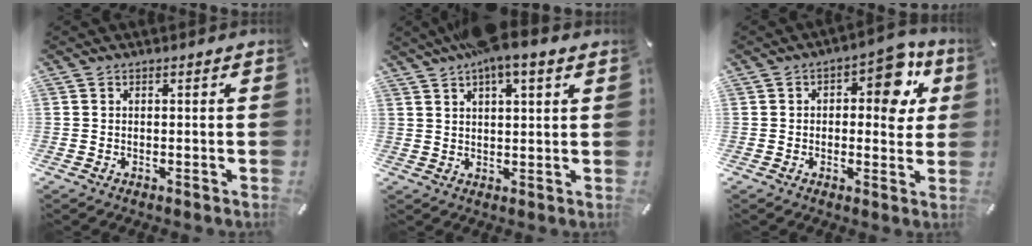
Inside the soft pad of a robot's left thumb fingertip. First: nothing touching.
{"total": 7.5, "force": [5.2, 1.7, 5.2], "torque": [-0.103, -0.010, 0.092]}
{"total": 10.7, "force": [3.4, 5.7, 8.4], "torque": [-0.085, -0.020, 0.047]}